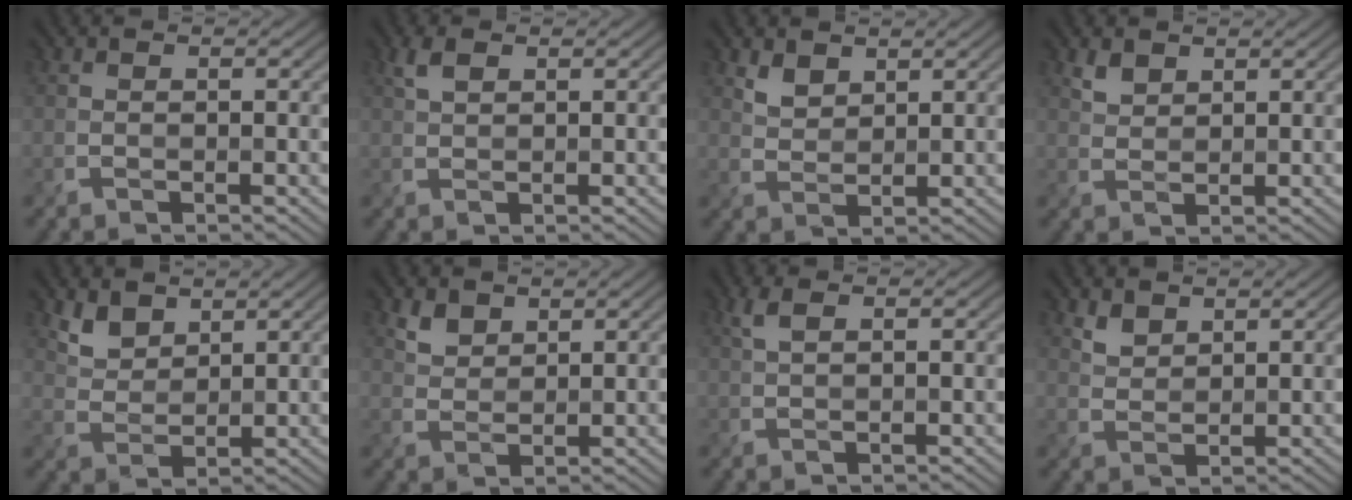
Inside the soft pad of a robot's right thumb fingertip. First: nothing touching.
{"total": 2.0, "force": [1.1, 1.0, 1.4], "torque": [-0.035, 0.004, 0.024]}
{"total": 2.8, "force": [2.0, 1.5, 1.2], "torque": [-0.030, -0.006, 0.047]}
{"total": 2.1, "force": [1.6, 1.1, 0.9], "torque": [-0.024, -0.003, 0.038]}
{"total": 4.0, "force": [2.8, 2.2, 1.8], "torque": [-0.049, -0.008, 0.063]}
{"total": 2.9, "force": [2.1, 1.6, 1.2], "torque": [-0.031, -0.004, 0.049]}
{"total": 1.8, "force": [0.9, 0.5, 1.5], "torque": [-0.040, 0.004, 0.019]}
{"total": 2.5, "force": [2.0, 1.3, 1.0], "torque": [-0.025, -0.004, 0.048]}